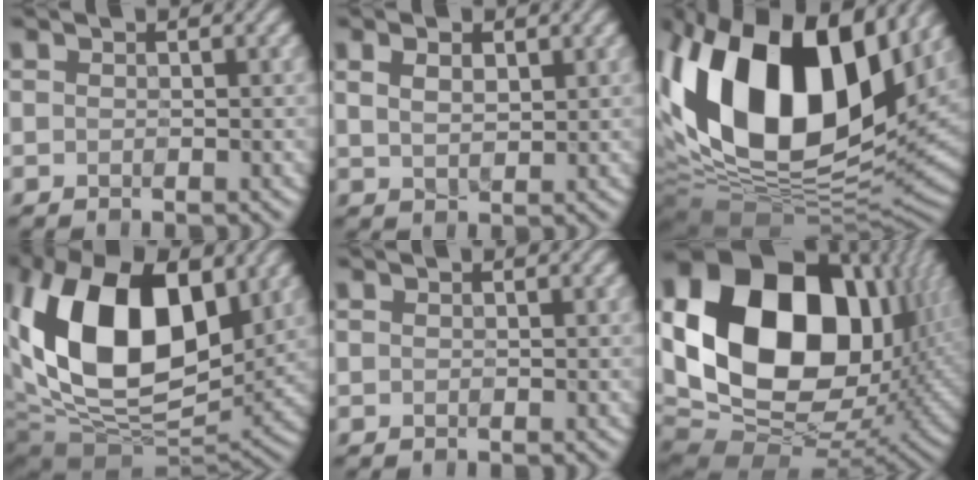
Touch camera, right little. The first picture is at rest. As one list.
[{"total": 2.4, "force": [0.9, 1.3, 1.7], "torque": [-0.038, -0.002, 0.022]}, {"total": 19.0, "force": [5.5, 11.3, 14.3], "torque": [-0.285, 0.016, 0.089]}, {"total": 15.3, "force": [3.5, 9.2, 11.7], "torque": [-0.207, 0.006, 0.060]}, {"total": 0.0}, {"total": 21.4, "force": [4.5, 14.7, 14.8], "torque": [-0.313, 0.013, 0.084]}]